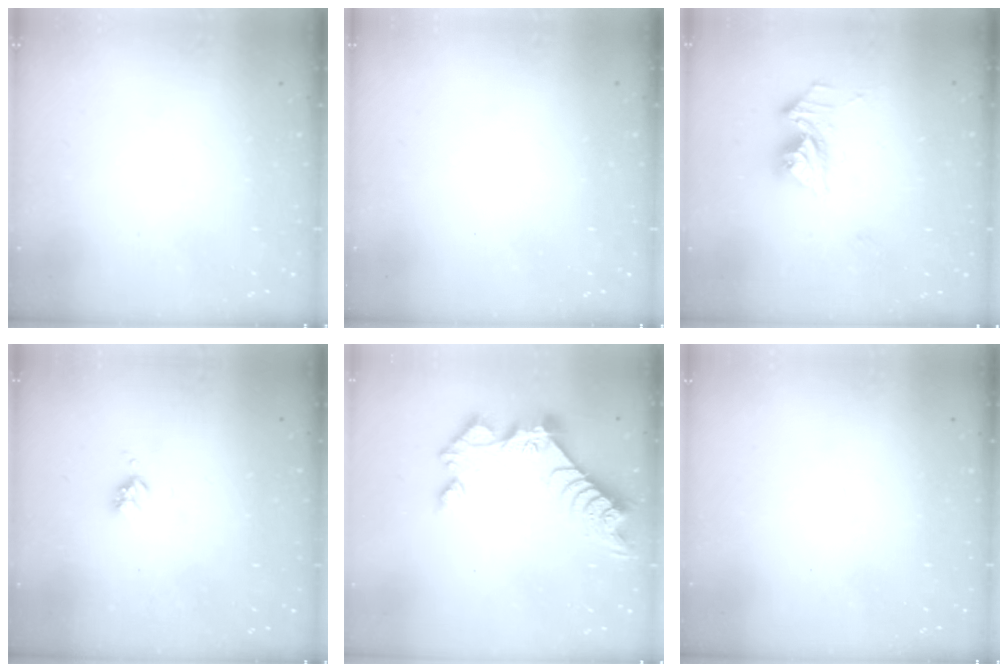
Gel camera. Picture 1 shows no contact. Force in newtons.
{"total": 0.0}
{"total": 11.2, "press": 11.1, "slide": 1.1}
{"total": 3.6, "press": 3.6, "slide": 0.5}
{"total": 10.1, "press": 10.0, "slide": 1.0}
{"total": 0.0}